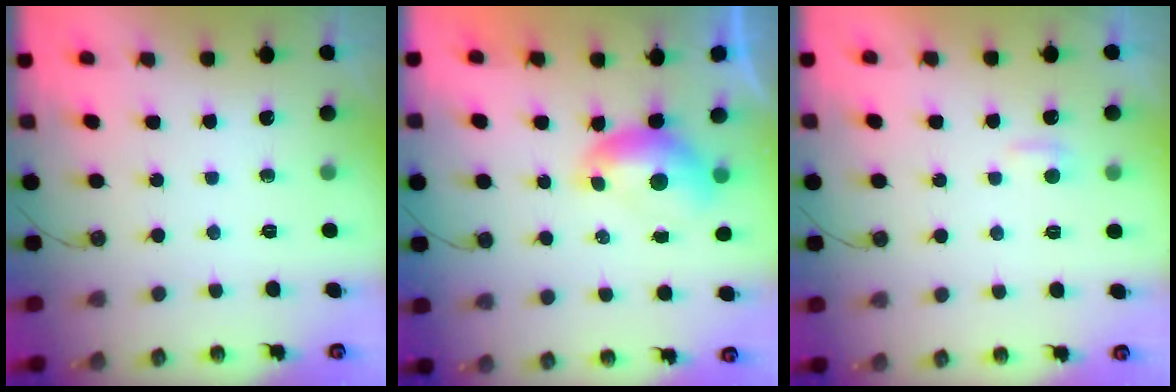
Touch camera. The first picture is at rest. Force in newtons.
{"total": 0.7, "press": 0.3, "slide": 0.6}
{"total": 2.5, "press": 2.5, "slide": 0.3}